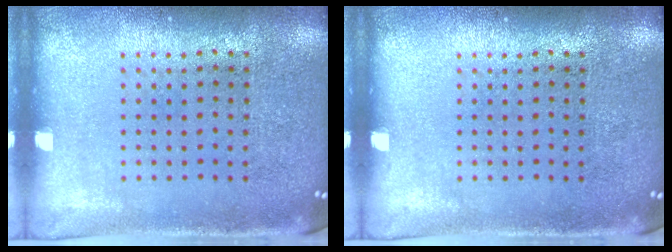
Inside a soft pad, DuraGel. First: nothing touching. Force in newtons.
{"total": 0.0}